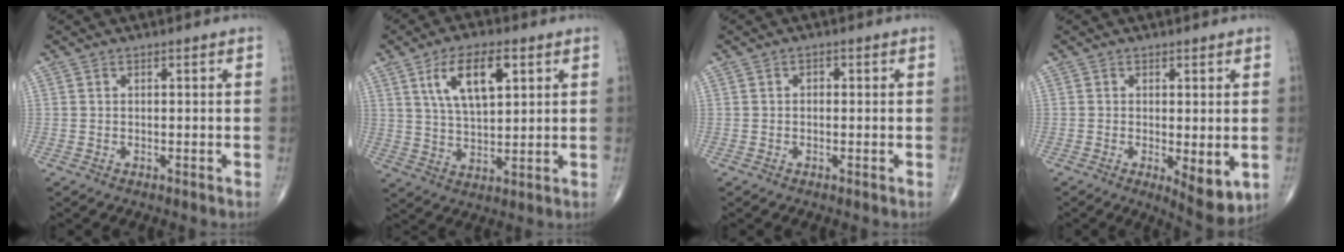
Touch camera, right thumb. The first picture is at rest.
{"total": 11.1, "force": [4.6, 4.8, 8.9], "torque": [-0.149, -0.013, 0.089]}
{"total": 0.9, "force": [0.0, 0.7, 0.6], "torque": [-0.005, 0.004, -0.003]}
{"total": 6.6, "force": [-1.2, 2.4, 6.1], "torque": [-0.085, -0.021, -0.014]}